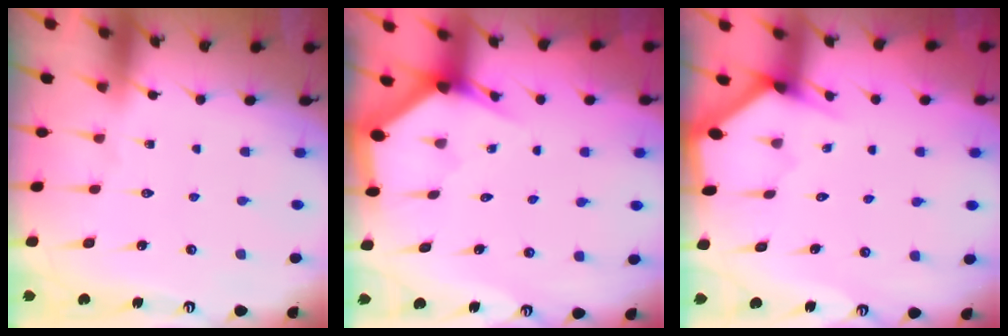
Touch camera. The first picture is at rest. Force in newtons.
{"total": 2.8, "press": 2.8, "slide": 0.2}
{"total": 2.9, "press": 2.9, "slide": 0.2}